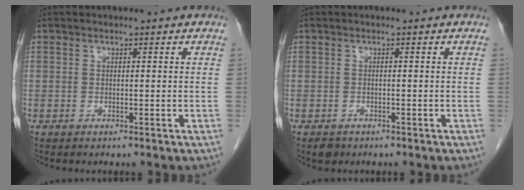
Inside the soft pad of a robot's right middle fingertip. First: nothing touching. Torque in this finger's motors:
{"motor_torque": [0.10, -0.02, 0.00, 0.00]}